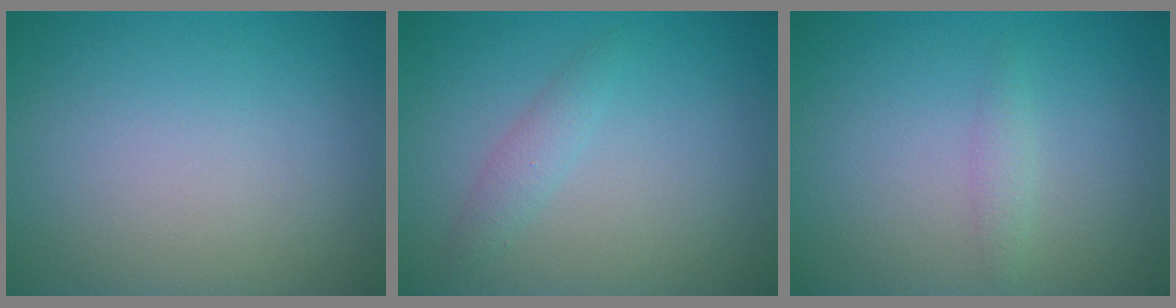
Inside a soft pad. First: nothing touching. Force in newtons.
{"total": 1.4, "press": 1.4, "slide": 0.0}
{"total": 1.0, "press": 1.0, "slide": 0.0}